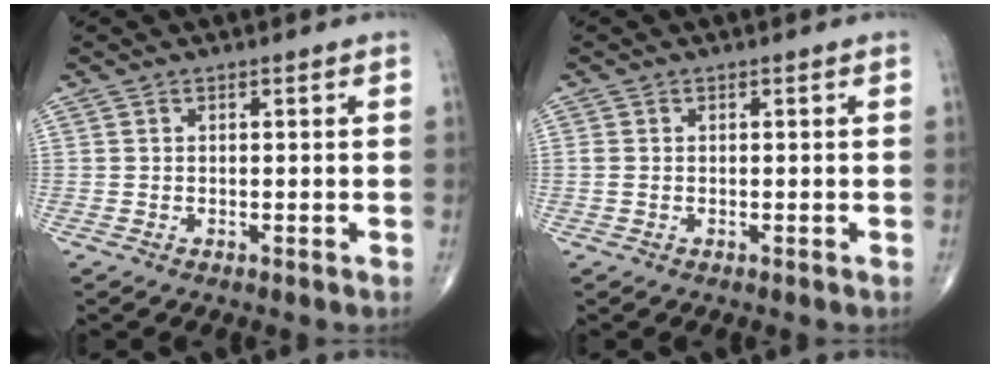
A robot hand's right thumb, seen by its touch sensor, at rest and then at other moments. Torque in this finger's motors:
{"motor_torque": [-0.04, -0.05, 0.26, 0.08, -0.04]}